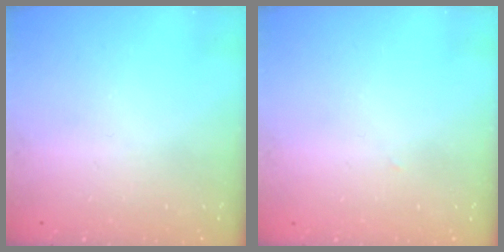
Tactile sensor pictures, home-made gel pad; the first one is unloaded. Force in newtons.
{"total": 1.1, "press": 1.1, "slide": 0.1}